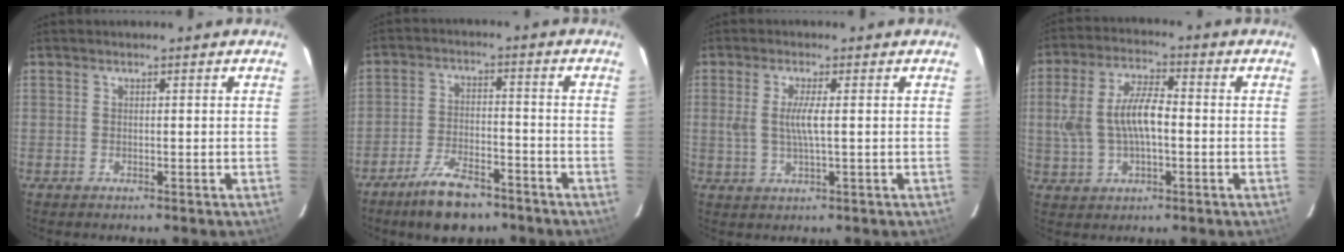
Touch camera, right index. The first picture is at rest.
{"total": 9.9, "force": [-7.5, 4.0, 5.2], "torque": [-0.117, 0.001, -0.125]}
{"total": 4.4, "force": [0.4, 0.4, 4.4], "torque": [-0.088, -0.004, 0.009]}
{"total": 10.5, "force": [-0.4, 5.1, 9.2], "torque": [-0.190, 0.014, -0.002]}